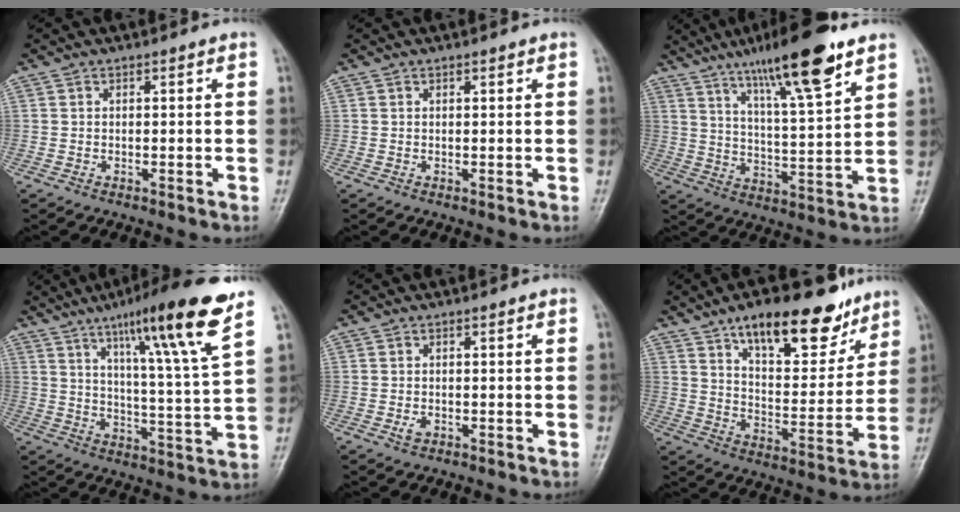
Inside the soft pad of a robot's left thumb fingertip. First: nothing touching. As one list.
[{"total": 0.5, "force": [0.4, 0.1, 0.3], "torque": [-0.007, -0.002, 0.005]}, {"total": 16.6, "force": [10.7, 2.4, 12.4], "torque": [-0.196, -0.048, 0.181]}, {"total": 18.3, "force": [11.1, 0.7, 14.5], "torque": [-0.210, -0.053, 0.167]}, {"total": 1.2, "force": [-0.3, 0.8, 0.8], "torque": [-0.014, -0.001, -0.005]}, {"total": 19.1, "force": [12.5, 7.7, 12.2], "torque": [-0.132, -0.065, 0.199]}]